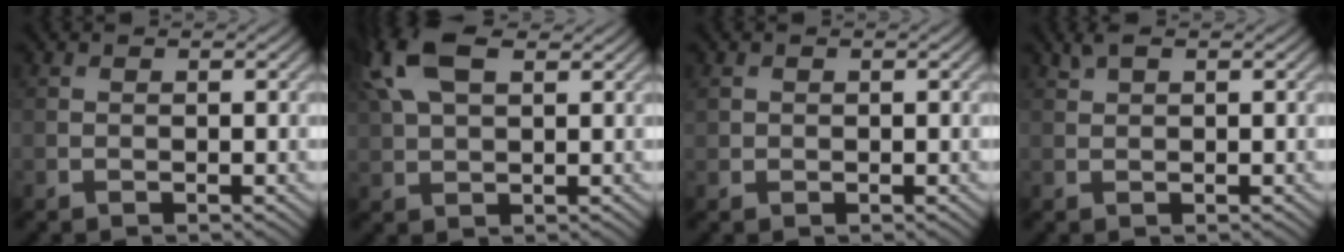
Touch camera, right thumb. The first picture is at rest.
{"total": 10.0, "force": [4.4, 4.9, 7.5], "torque": [-0.200, 0.030, 0.082]}
{"total": 1.2, "force": [0.3, 1.1, 0.3], "torque": [-0.009, -0.002, 0.006]}
{"total": 1.5, "force": [1.1, 0.5, 1.0], "torque": [-0.026, 0.005, 0.023]}